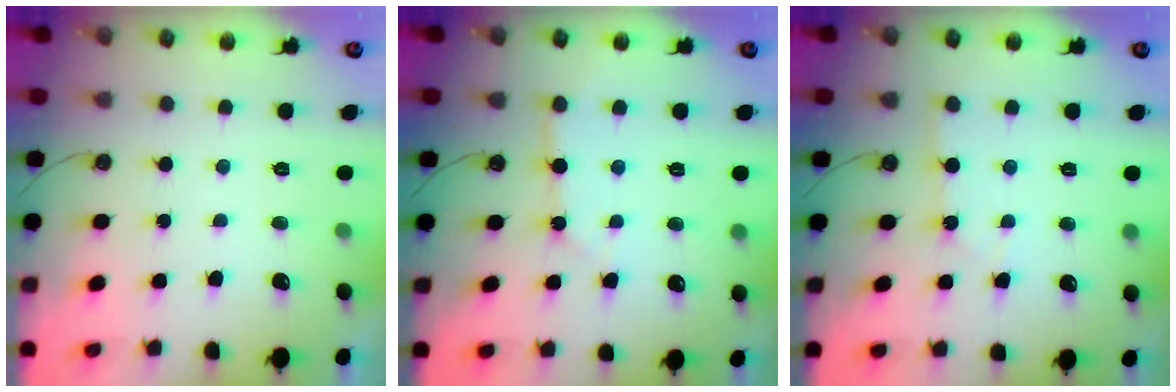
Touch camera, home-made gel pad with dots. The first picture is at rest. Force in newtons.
{"total": 3.4, "press": 3.4, "slide": 0.2}
{"total": 2.2, "press": 2.2, "slide": 0.4}